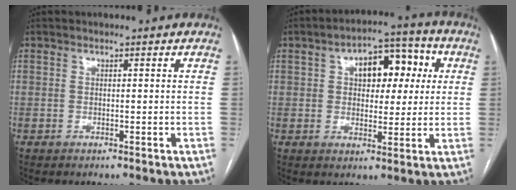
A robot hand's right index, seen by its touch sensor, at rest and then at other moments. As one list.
[{"total": 10.0, "force": [2.4, 5.5, 8.0], "torque": [-0.104, 0.037, 0.035]}]